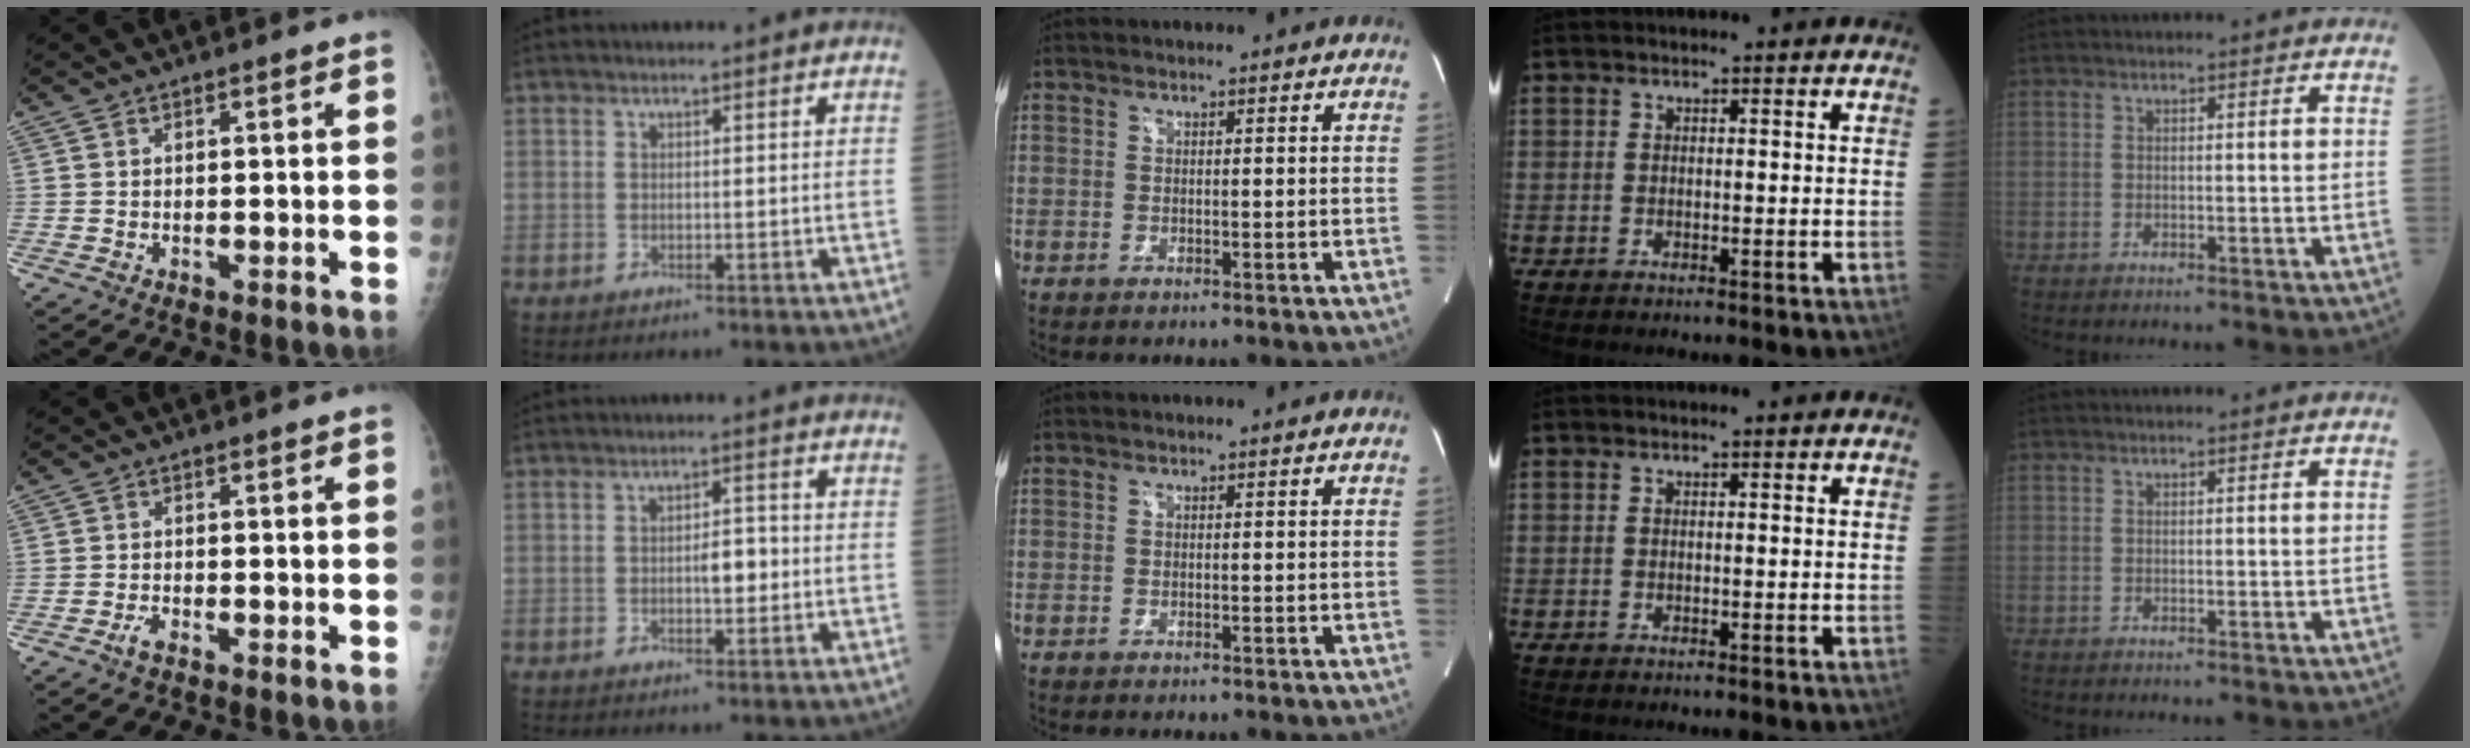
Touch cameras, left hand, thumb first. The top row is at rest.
{"thumb": {"total": 1.9, "force": [-1.3, 0.8, 1.2], "torque": [-0.029, 0.004, -0.026]}, "index": {"total": 2.9, "force": [-0.6, 1.2, 2.6], "torque": [-0.037, 0.001, -0.009]}}